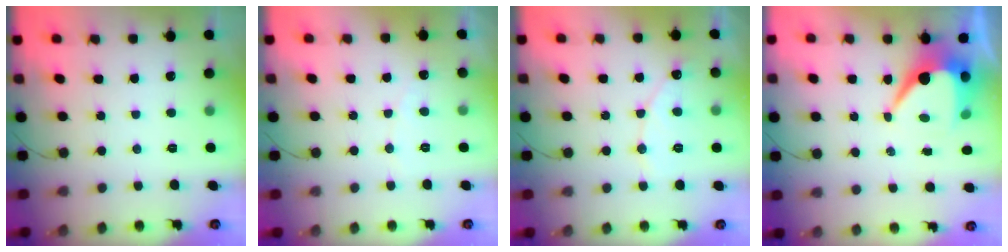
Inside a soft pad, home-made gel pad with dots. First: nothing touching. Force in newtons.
{"total": 2.4, "press": 2.4, "slide": 0.1}
{"total": 7.8, "press": 7.8, "slide": 0.3}
{"total": 9.5, "press": 9.5, "slide": 0.8}